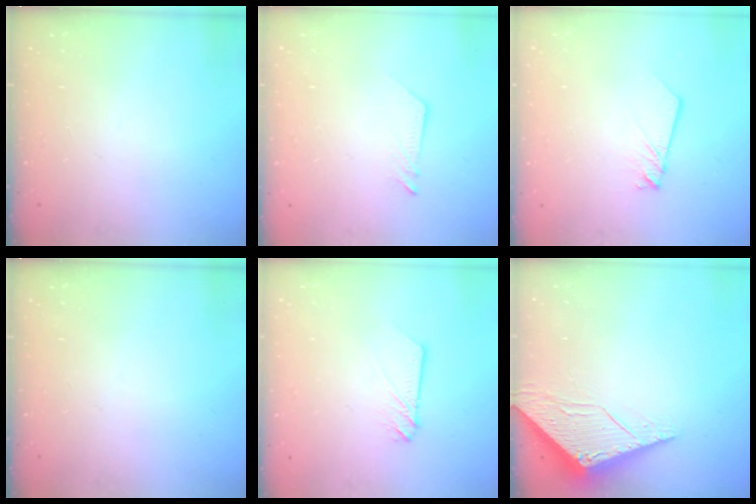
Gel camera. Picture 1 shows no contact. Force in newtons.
{"total": 2.5, "press": 2.5, "slide": 0.2}
{"total": 2.5, "press": 2.5, "slide": 0.1}
{"total": 0.0}
{"total": 2.3, "press": 2.3, "slide": 0.3}
{"total": 6.2, "press": 6.2, "slide": 0.5}